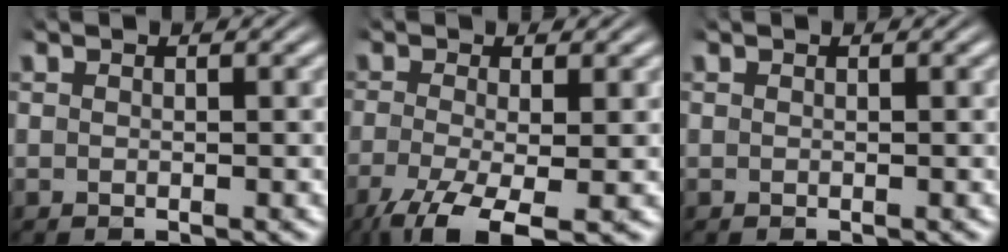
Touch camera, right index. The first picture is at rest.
{"total": 6.8, "force": [-4.3, 2.9, 4.5], "torque": [-0.103, -0.058, -0.042]}
{"total": 0.0}